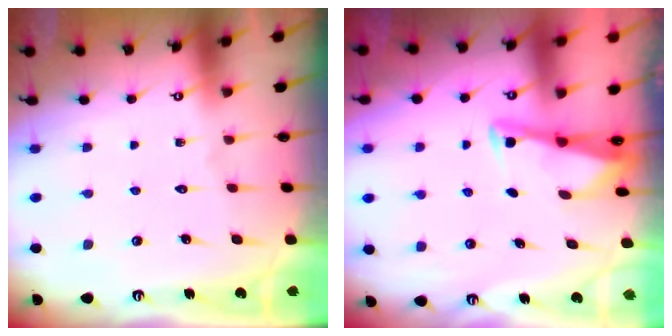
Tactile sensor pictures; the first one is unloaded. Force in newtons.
{"total": 2.8, "press": 2.8, "slide": 0.3}